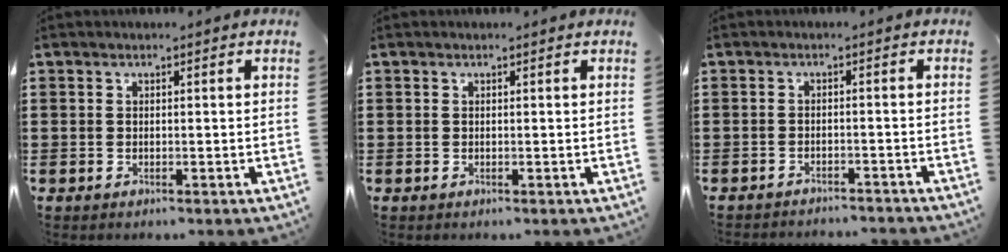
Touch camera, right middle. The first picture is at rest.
{"total": 0.0}
{"total": 1.9, "force": [-1.9, 0.0, 0.0], "torque": [-0.006, 0.000, -0.041]}